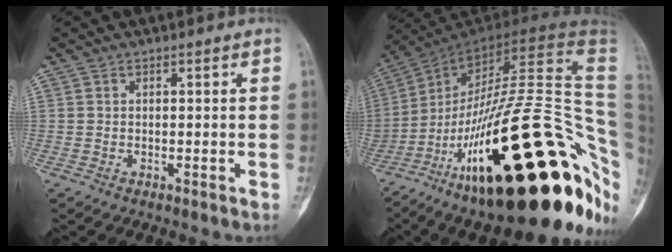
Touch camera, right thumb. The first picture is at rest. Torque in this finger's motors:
{"motor_torque": [3.76, 1.25, 2.33, -0.44, 1.05]}